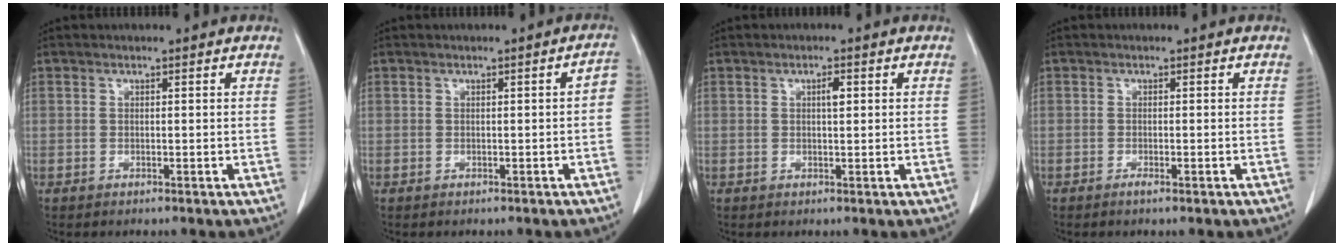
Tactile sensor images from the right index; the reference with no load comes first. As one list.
[{"total": 1.9, "force": [-0.2, 0.5, 1.8], "torque": [-0.018, 0.011, -0.001]}, {"total": 1.6, "force": [0.5, 0.4, 1.5], "torque": [-0.025, 0.002, 0.006]}, {"total": 1.2, "force": [-0.7, 0.1, 0.9], "torque": [-0.015, -0.001, -0.010]}]